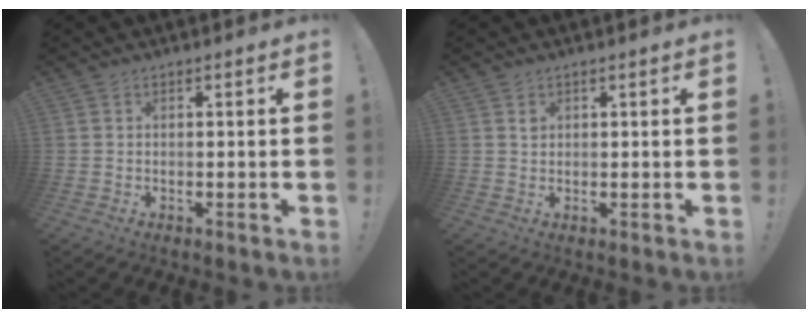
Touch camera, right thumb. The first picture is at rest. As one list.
[{"total": 0.9, "force": [0.5, 0.7, 0.2], "torque": [0.001, -0.002, 0.009]}]